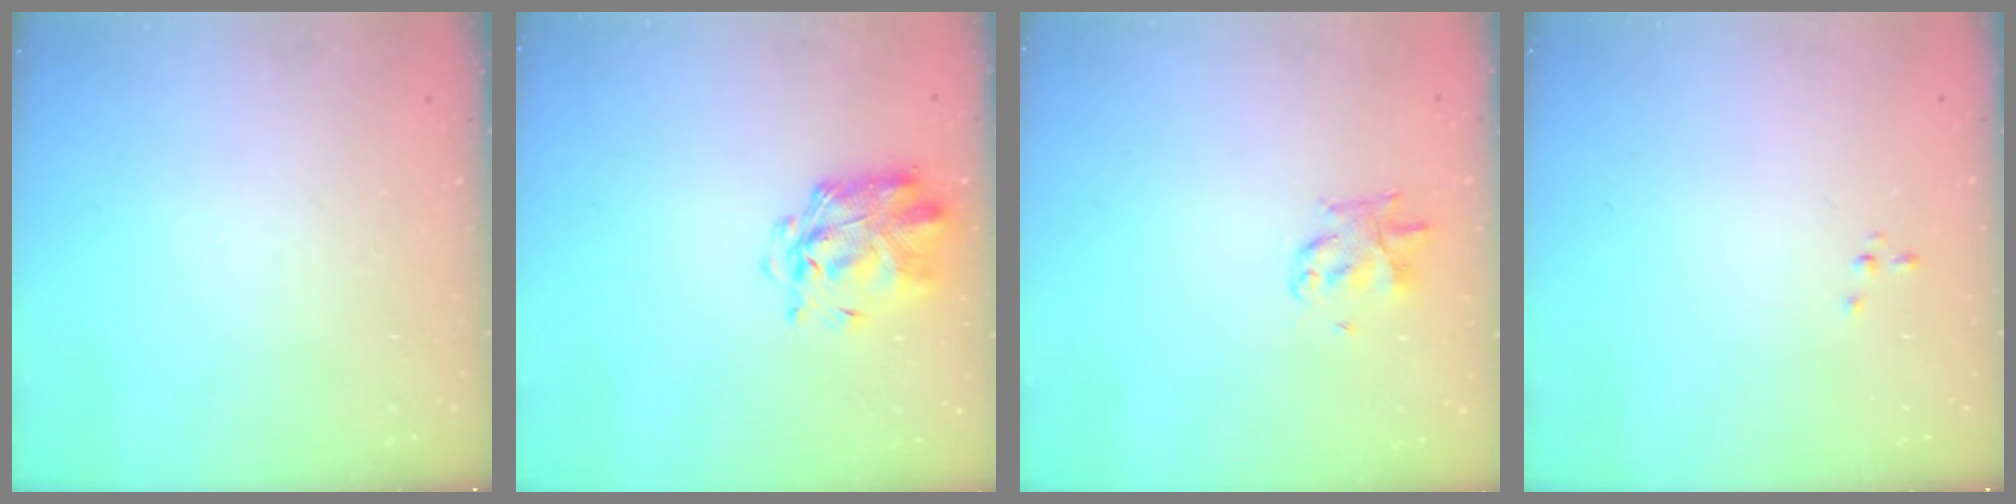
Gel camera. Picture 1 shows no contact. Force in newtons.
{"total": 3.1, "press": 3.0, "slide": 0.8}
{"total": 3.0, "press": 2.9, "slide": 0.4}
{"total": 0.0}